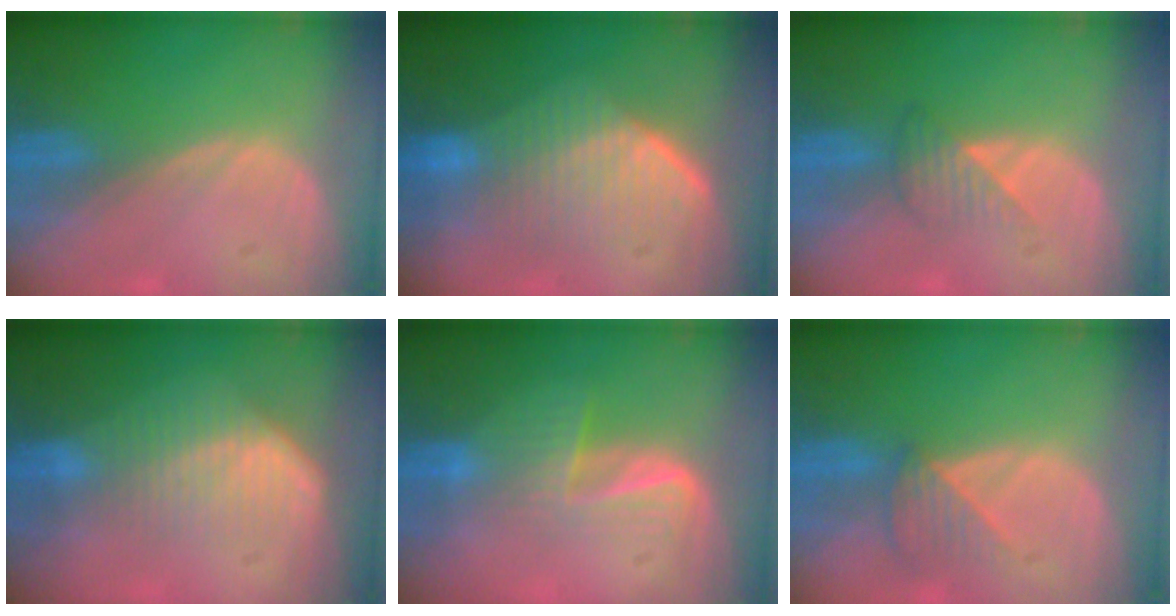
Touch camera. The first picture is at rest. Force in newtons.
{"total": 7.5, "press": 7.5, "slide": 0.4}
{"total": 3.5, "press": 3.2, "slide": 1.4}
{"total": 7.6, "press": 6.5, "slide": 3.9}
{"total": 5.9, "press": 5.3, "slide": 2.6}
{"total": 3.8, "press": 3.5, "slide": 1.4}